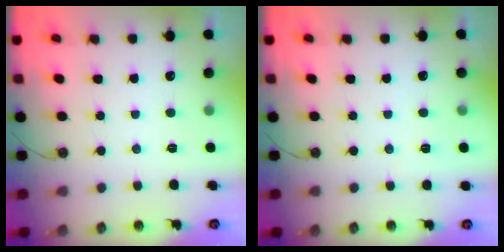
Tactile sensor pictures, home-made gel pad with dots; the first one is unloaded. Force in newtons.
{"total": 2.3, "press": 1.3, "slide": 1.9}